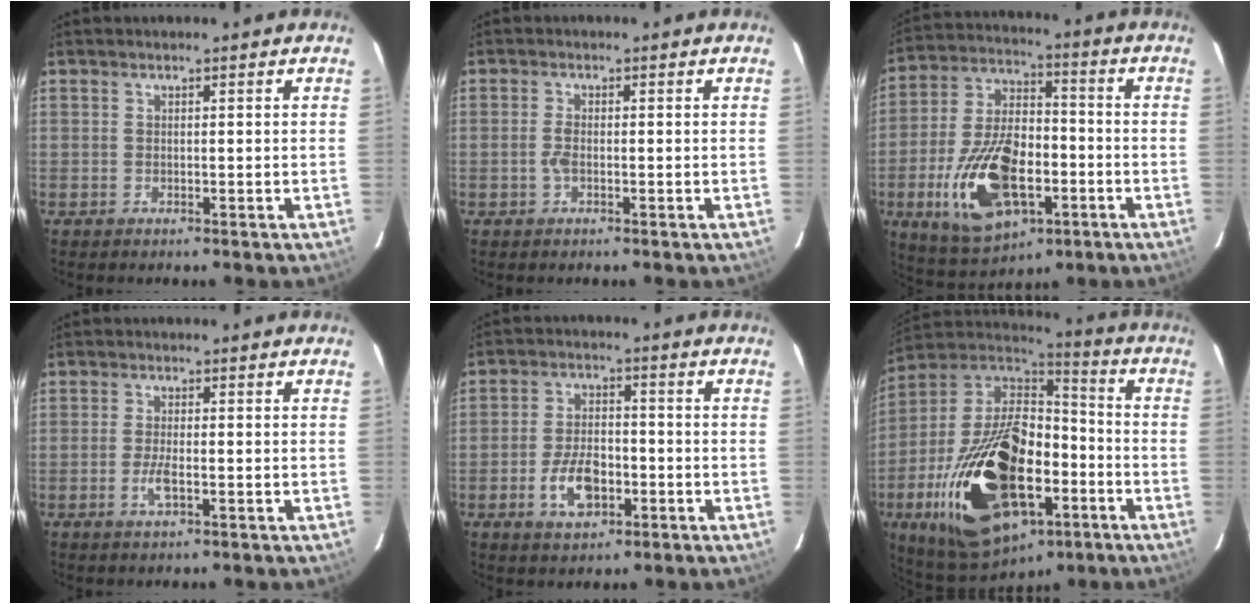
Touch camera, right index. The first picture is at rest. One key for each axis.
{"total": 2.0, "fx": -0.5, "fy": 0.8, "fz": 1.7, "tx": -0.039, "ty": 0.000, "tz": -0.011}
{"total": 20.3, "fx": -6.6, "fy": 10.8, "fz": 15.8, "tx": -0.332, "ty": -0.004, "tz": -0.102}
{"total": 3.5, "fx": -1.2, "fy": 0.9, "fz": 3.1, "tx": -0.068, "ty": -0.004, "tz": -0.024}
{"total": 8.8, "fx": -3.3, "fy": 4.9, "fz": 6.6, "tx": -0.134, "ty": 0.006, "tz": -0.051}
{"total": 32.2, "fx": -11.2, "fy": 17.7, "fz": 24.4, "tx": -0.488, "ty": -0.010, "tz": -0.166}